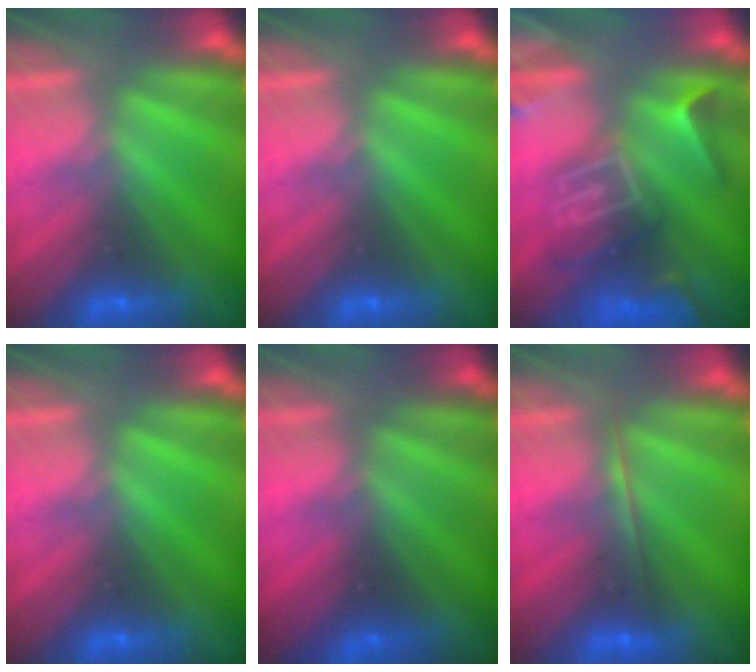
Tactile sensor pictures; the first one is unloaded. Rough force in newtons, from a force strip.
{"total": 0.0}
{"total": 9.1}
{"total": 0.0}
{"total": 2.0}
{"total": 1.8}